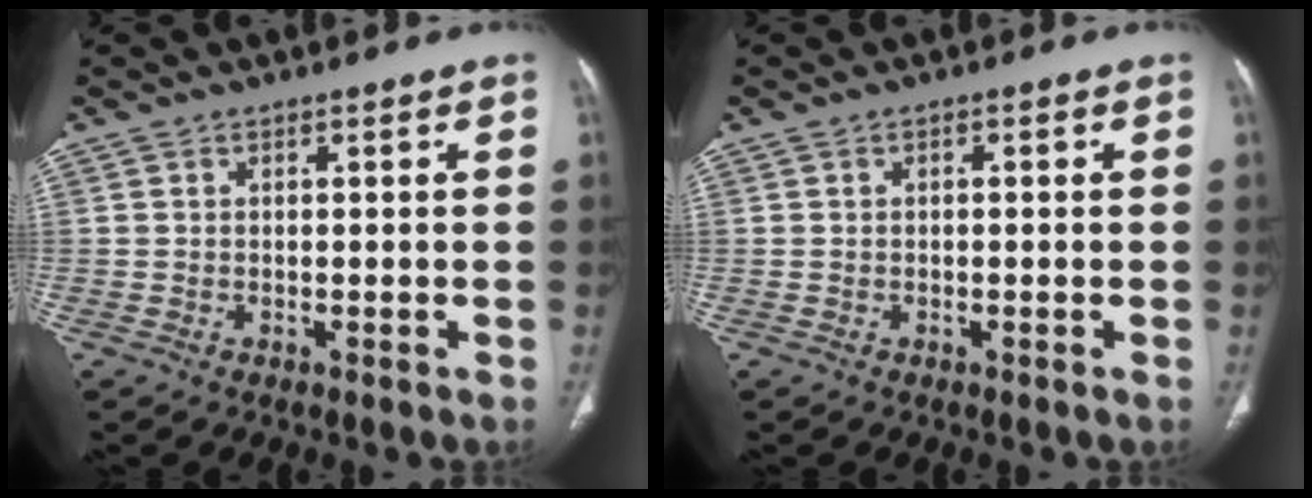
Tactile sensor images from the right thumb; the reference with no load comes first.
{"total": 0.8, "force": [0.2, 0.3, 0.7], "torque": [-0.015, 0.003, 0.002]}